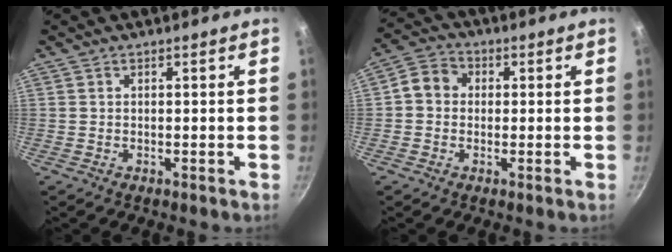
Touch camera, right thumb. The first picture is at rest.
{"total": 5.6, "force": [0.2, 4.9, 2.7], "torque": [-0.028, 0.012, -0.016]}